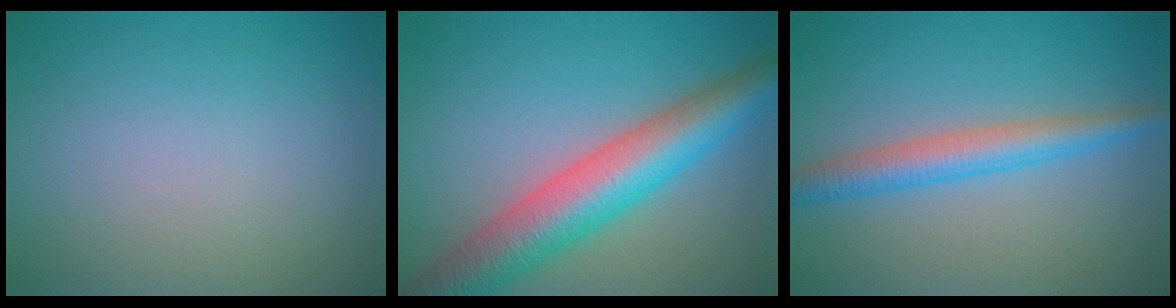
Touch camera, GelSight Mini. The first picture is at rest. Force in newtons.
{"total": 8.7, "press": 8.6, "slide": 0.4}
{"total": 3.7, "press": 3.7, "slide": 0.0}